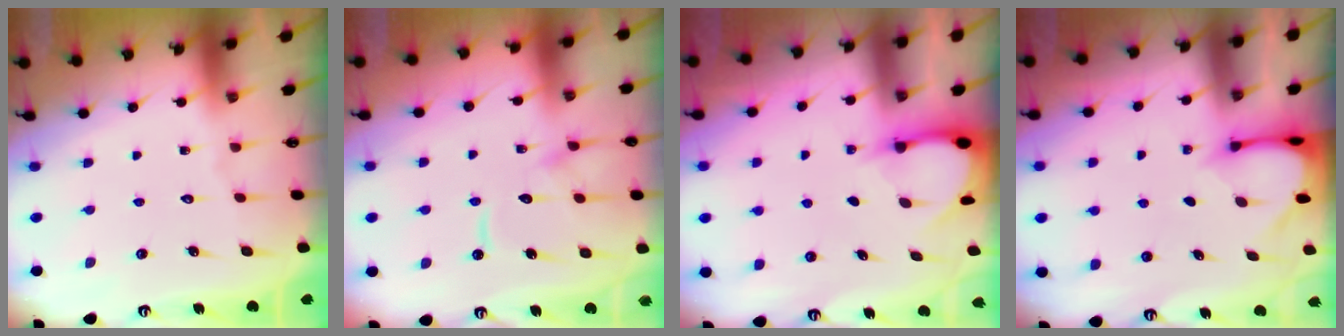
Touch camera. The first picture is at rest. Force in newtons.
{"total": 11.4, "press": 11.3, "slide": 1.2}
{"total": 3.1, "press": 3.1, "slide": 0.4}
{"total": 3.5, "press": 3.4, "slide": 0.2}